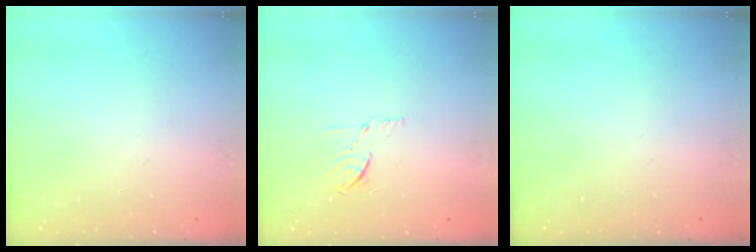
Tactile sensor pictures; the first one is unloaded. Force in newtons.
{"total": 5.2, "press": 5.1, "slide": 0.9}
{"total": 0.0}